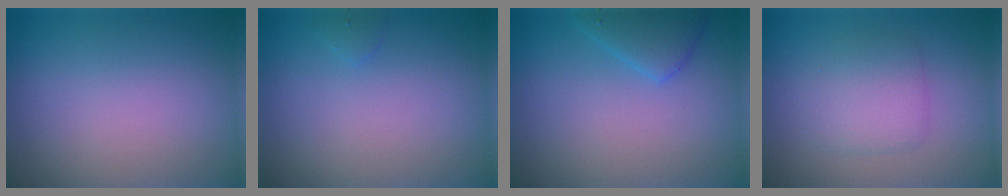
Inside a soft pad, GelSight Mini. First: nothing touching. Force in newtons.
{"total": 0.5, "press": 0.5, "slide": 0.1}
{"total": 2.4, "press": 2.4, "slide": 0.2}
{"total": 2.8, "press": 2.8, "slide": 0.1}